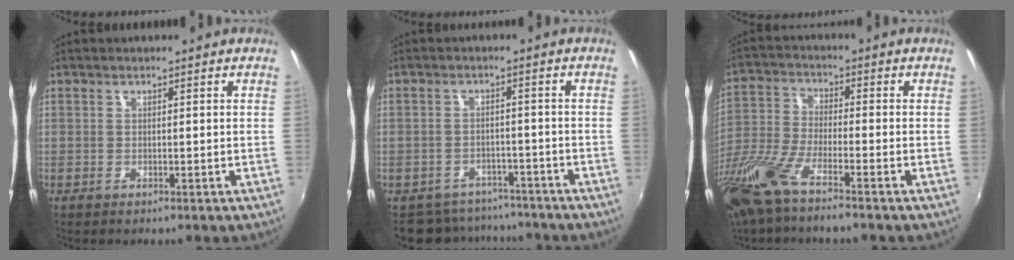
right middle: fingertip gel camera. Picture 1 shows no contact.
{"total": 9.6, "force": [-8.3, 4.5, 1.5], "torque": [-0.042, 0.009, -0.113]}
{"total": 13.8, "force": [-9.6, 2.5, 9.5], "torque": [-0.215, -0.037, -0.191]}